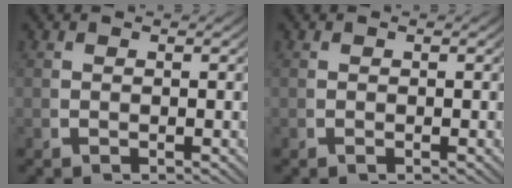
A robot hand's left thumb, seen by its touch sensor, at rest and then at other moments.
{"total": 0.0}